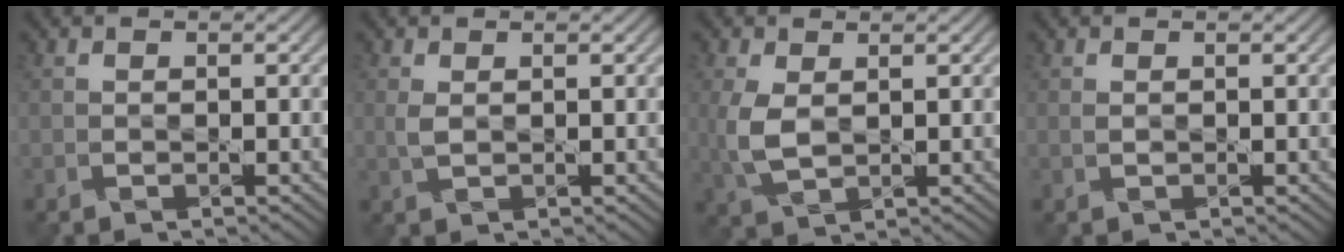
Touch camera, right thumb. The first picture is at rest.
{"total": 1.6, "force": [0.4, 0.8, 1.3], "torque": [-0.037, 0.002, 0.009]}
{"total": 4.7, "force": [0.6, 2.7, 3.8], "torque": [-0.107, -0.001, 0.012]}
{"total": 0.6, "force": [0.3, 0.3, 0.4], "torque": [-0.013, 0.002, 0.005]}